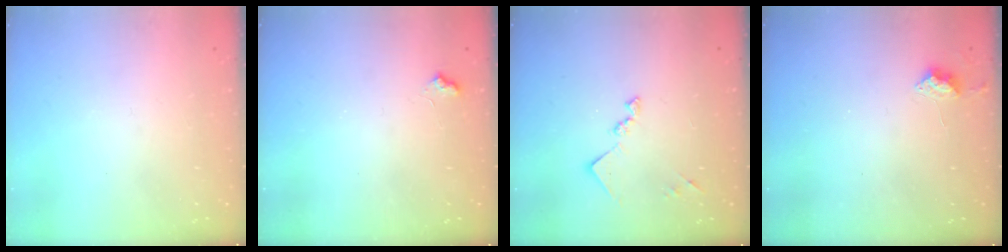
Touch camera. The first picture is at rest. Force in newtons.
{"total": 6.0, "press": 6.0, "slide": 0.8}
{"total": 10.5, "press": 10.4, "slide": 0.5}
{"total": 5.4, "press": 5.3, "slide": 0.6}